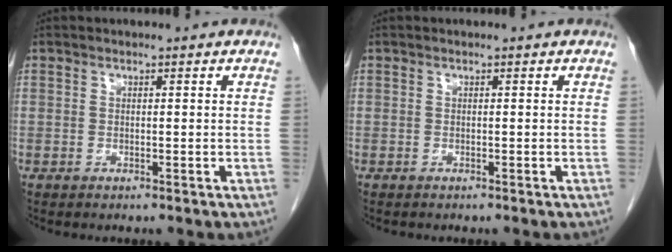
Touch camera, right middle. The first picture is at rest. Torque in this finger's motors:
{"motor_torque": [0.06, -0.03, -0.02, 0.00]}